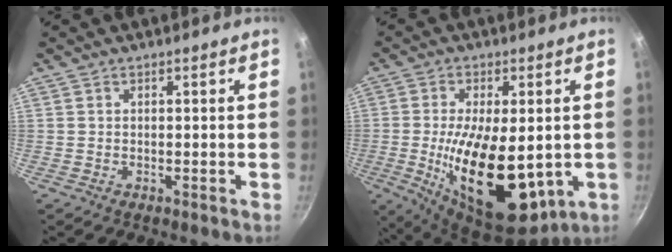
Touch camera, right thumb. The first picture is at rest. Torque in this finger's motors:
{"motor_torque": [1.72, 2.35, 2.56, -0.07, 0.73]}